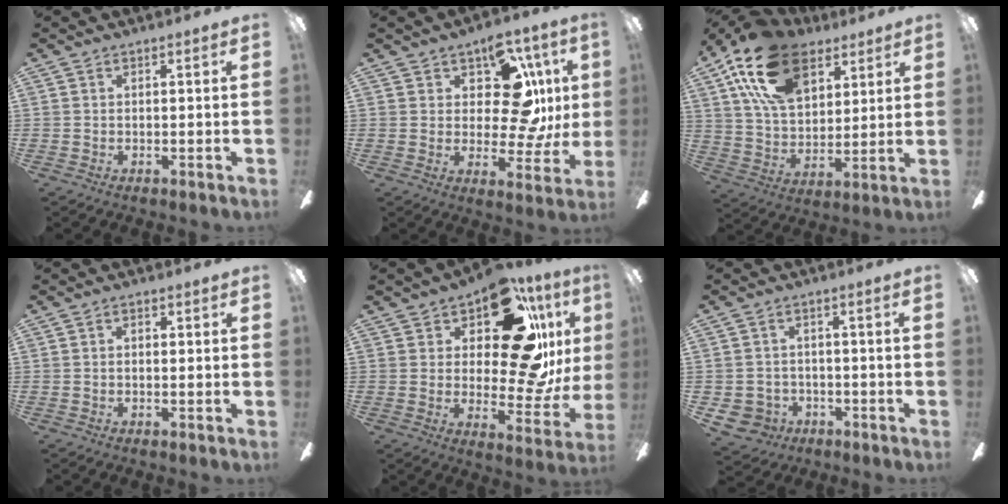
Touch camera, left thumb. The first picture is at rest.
{"total": 14.8, "force": [5.9, 8.0, 10.9], "torque": [-0.169, -0.030, 0.110]}
{"total": 20.6, "force": [11.4, 12.5, 11.8], "torque": [-0.220, -0.032, 0.208]}
{"total": 1.4, "force": [0.0, 0.8, 1.1], "torque": [-0.015, 0.003, -0.003]}
{"total": 20.0, "force": [11.9, 7.6, 14.2], "torque": [-0.201, -0.096, 0.197]}
{"total": 5.3, "force": [-1.9, 4.9, 1.2], "torque": [-0.055, 0.005, -0.037]}